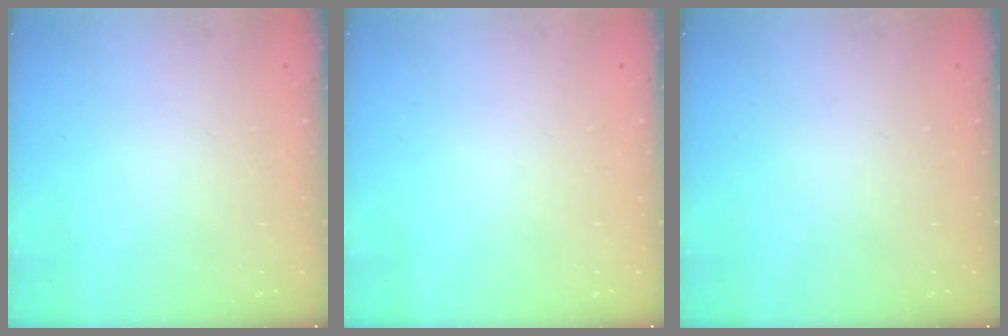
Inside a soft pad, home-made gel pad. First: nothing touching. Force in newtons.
{"total": 0.0}
{"total": 0.0}